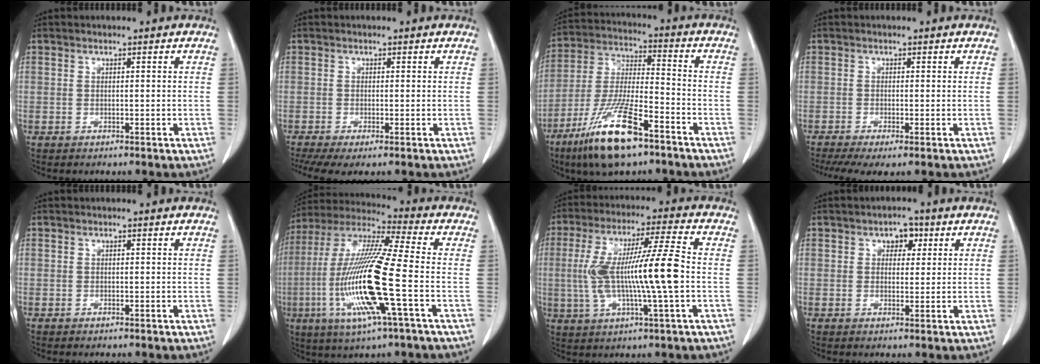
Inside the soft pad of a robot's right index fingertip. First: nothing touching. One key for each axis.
{"total": 4.9, "fx": -3.3, "fy": 1.1, "fz": 3.4, "tx": -0.061, "ty": -0.010, "tz": -0.058}
{"total": 15.5, "fx": -9.6, "fy": 2.8, "fz": 11.8, "tx": -0.248, "ty": -0.031, "tz": -0.177}
{"total": 5.8, "fx": -4.0, "fy": 1.1, "fz": 4.1, "tx": -0.064, "ty": -0.013, "tz": -0.068}
{"total": 0.0}
{"total": 18.3, "fx": -4.4, "fy": 0.6, "fz": 17.8, "tx": -0.377, "ty": -0.014, "tz": -0.092}
{"total": 13.7, "fx": -0.9, "fy": 0.3, "fz": 13.7, "tx": -0.269, "ty": 0.009, "tz": -0.018}
{"total": 2.9, "fx": 1.3, "fy": 1.9, "fz": 1.8, "tx": -0.021, "ty": 0.007, "tz": 0.016}